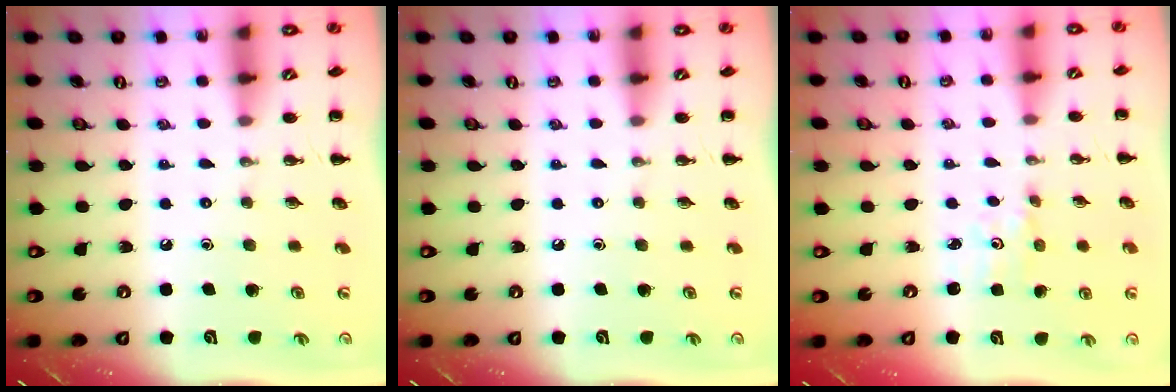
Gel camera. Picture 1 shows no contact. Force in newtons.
{"total": 0.0}
{"total": 1.5, "press": 1.4, "slide": 0.5}